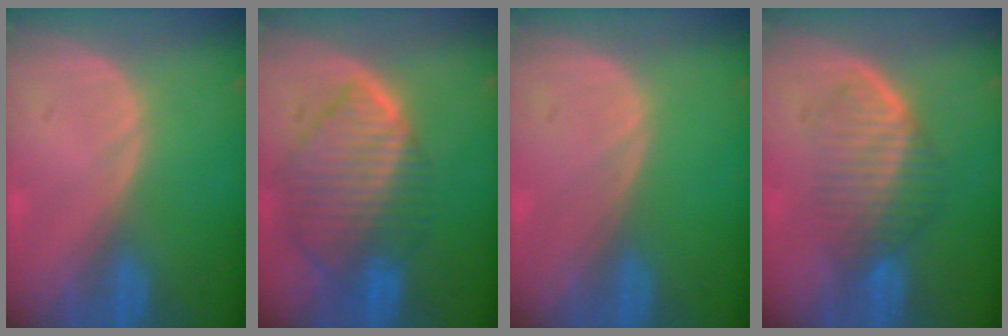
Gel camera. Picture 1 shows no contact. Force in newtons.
{"total": 10.3, "press": 8.8, "slide": 5.3}
{"total": 0.0}
{"total": 6.2, "press": 6.1, "slide": 1.0}